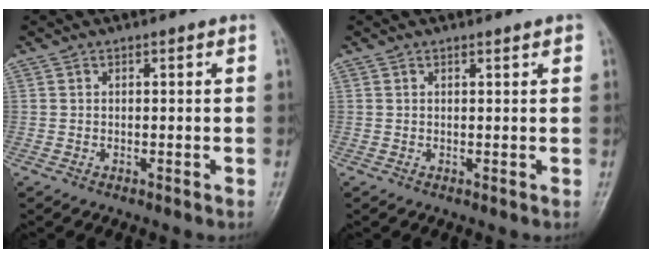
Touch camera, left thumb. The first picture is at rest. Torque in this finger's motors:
{"motor_torque": [0.04, 0.12, 0.02, 0.07, 0.02]}